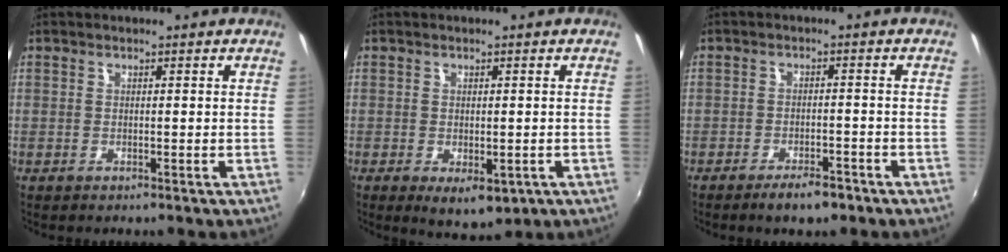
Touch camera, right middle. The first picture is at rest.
{"total": 5.6, "force": [-2.0, 3.2, 4.2], "torque": [-0.065, -0.019, -0.021]}
{"total": 4.9, "force": [-3.6, 1.6, 2.8], "torque": [-0.061, -0.005, -0.057]}